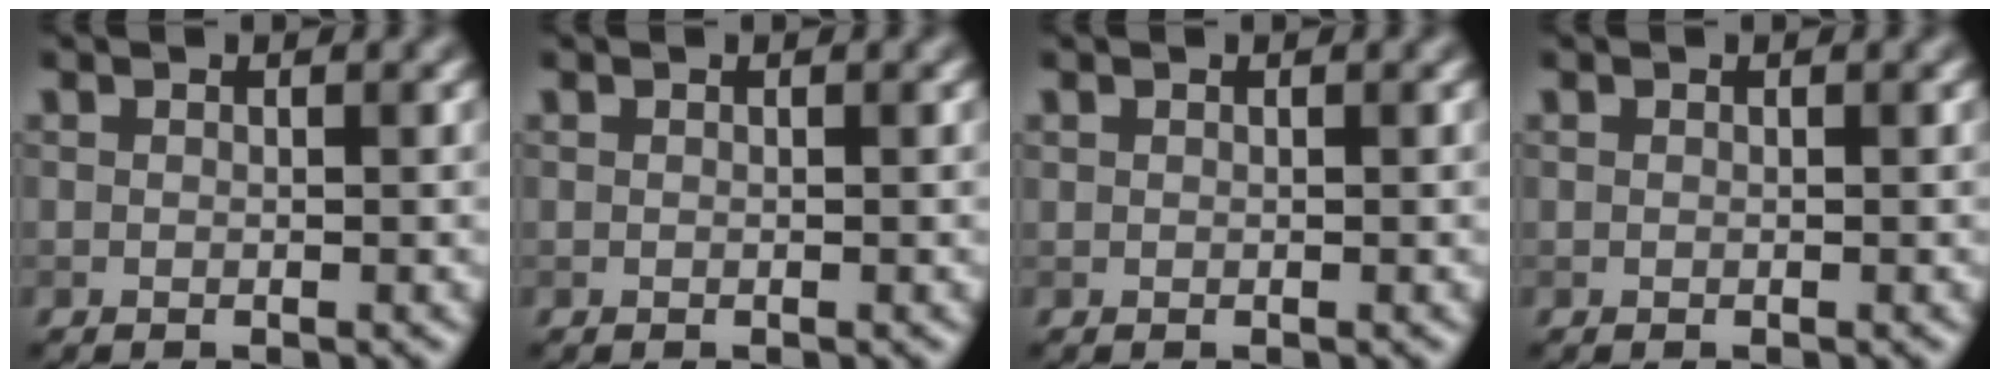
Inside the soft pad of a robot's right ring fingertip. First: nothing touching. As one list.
[{"total": 0.0}, {"total": 0.0}, {"total": 0.0}]